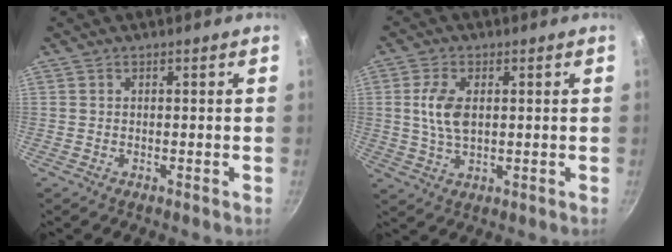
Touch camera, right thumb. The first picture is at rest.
{"total": 7.0, "force": [1.0, 3.9, 5.7], "torque": [-0.109, 0.001, 0.019]}